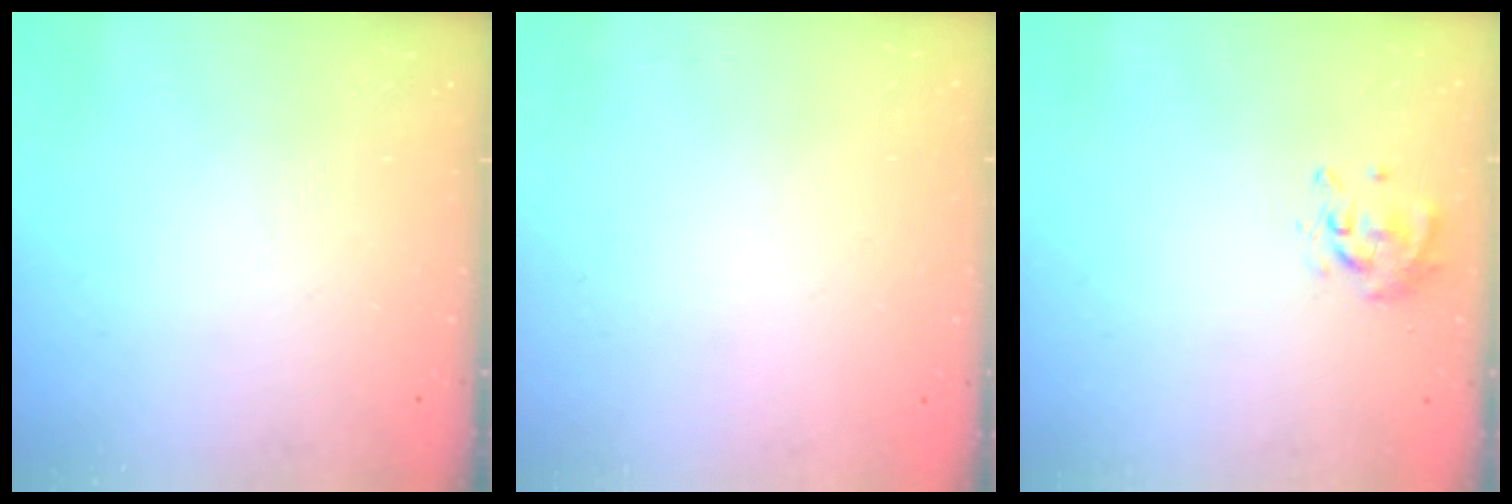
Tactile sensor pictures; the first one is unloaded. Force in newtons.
{"total": 1.9, "press": 1.9, "slide": 0.2}
{"total": 0.6, "press": 0.6, "slide": 0.2}